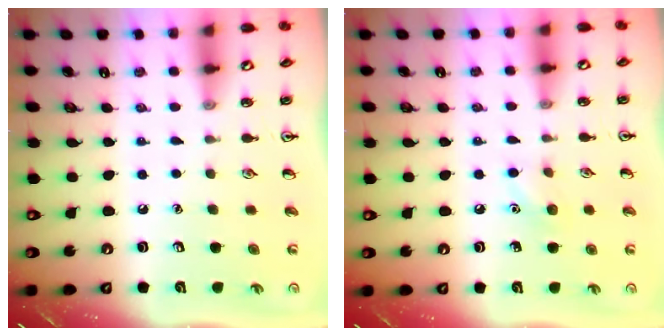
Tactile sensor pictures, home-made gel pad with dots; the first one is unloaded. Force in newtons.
{"total": 6.7, "press": 6.4, "slide": 2.0}